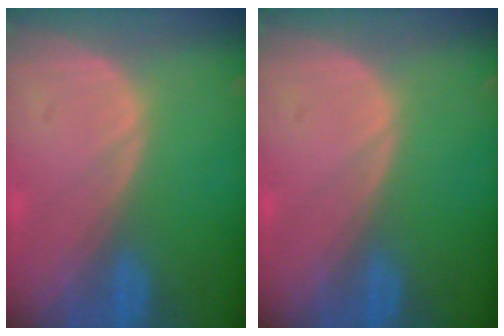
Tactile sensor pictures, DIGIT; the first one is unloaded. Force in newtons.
{"total": 0.0}